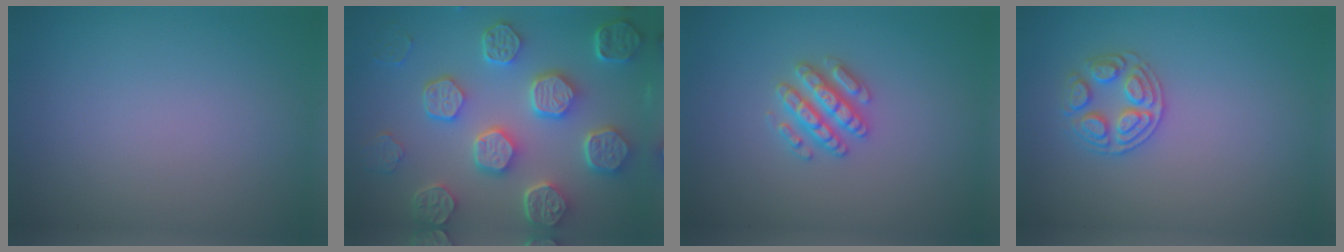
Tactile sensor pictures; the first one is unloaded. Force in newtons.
{"total": 8.3, "press": 6.4, "slide": 5.3}
{"total": 3.0, "press": 2.9, "slide": 0.6}
{"total": 2.6, "press": 2.6, "slide": 0.4}